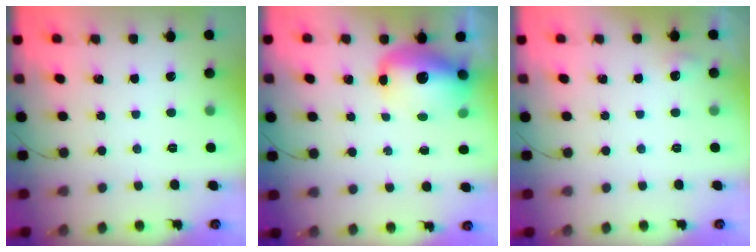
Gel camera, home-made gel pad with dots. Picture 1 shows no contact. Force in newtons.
{"total": 11.9, "press": 11.5, "slide": 2.8}
{"total": 4.0, "press": 3.8, "slide": 1.2}